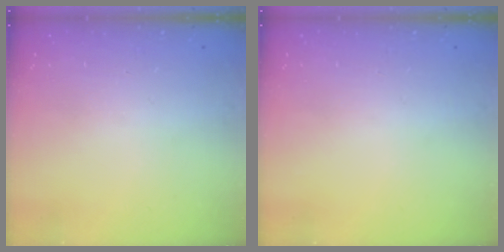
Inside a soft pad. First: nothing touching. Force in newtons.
{"total": 0.0}